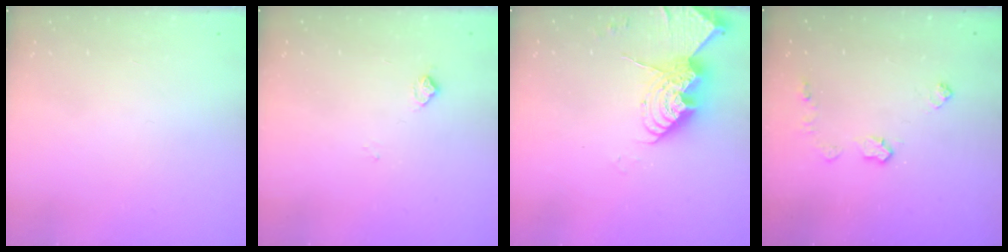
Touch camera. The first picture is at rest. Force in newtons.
{"total": 5.6, "press": 5.5, "slide": 0.8}
{"total": 14.5, "press": 14.4, "slide": 1.4}
{"total": 6.6, "press": 6.5, "slide": 0.6}